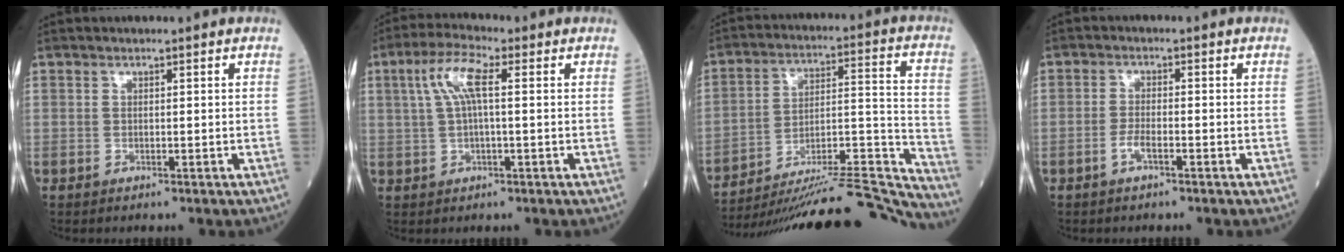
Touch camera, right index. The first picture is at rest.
{"total": 6.3, "force": [1.6, 1.2, 6.0], "torque": [-0.130, 0.022, 0.032]}
{"total": 28.0, "force": [-26.7, -1.0, 8.3], "torque": [-0.086, -0.003, -0.390]}
{"total": 3.1, "force": [-1.7, 0.7, 2.5], "torque": [-0.049, 0.003, -0.035]}